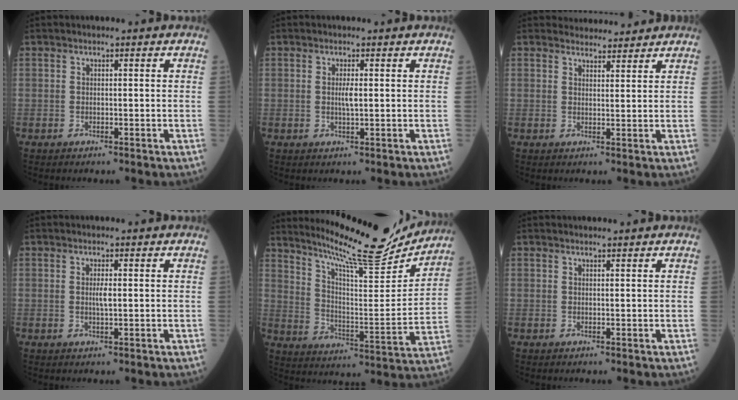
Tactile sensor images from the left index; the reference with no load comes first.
{"total": 1.7, "force": [0.2, 0.1, 1.6], "torque": [-0.034, 0.000, 0.003]}
{"total": 5.1, "force": [4.9, 1.3, 0.3], "torque": [0.000, 0.011, 0.062]}
{"total": 1.5, "force": [0.2, 0.1, 1.5], "torque": [-0.032, 0.000, 0.003]}
{"total": 18.4, "force": [17.2, 0.9, 6.7], "torque": [-0.119, -0.046, 0.255]}
{"total": 1.1, "force": [1.1, 0.0, 0.2], "torque": [-0.005, 0.005, 0.019]}